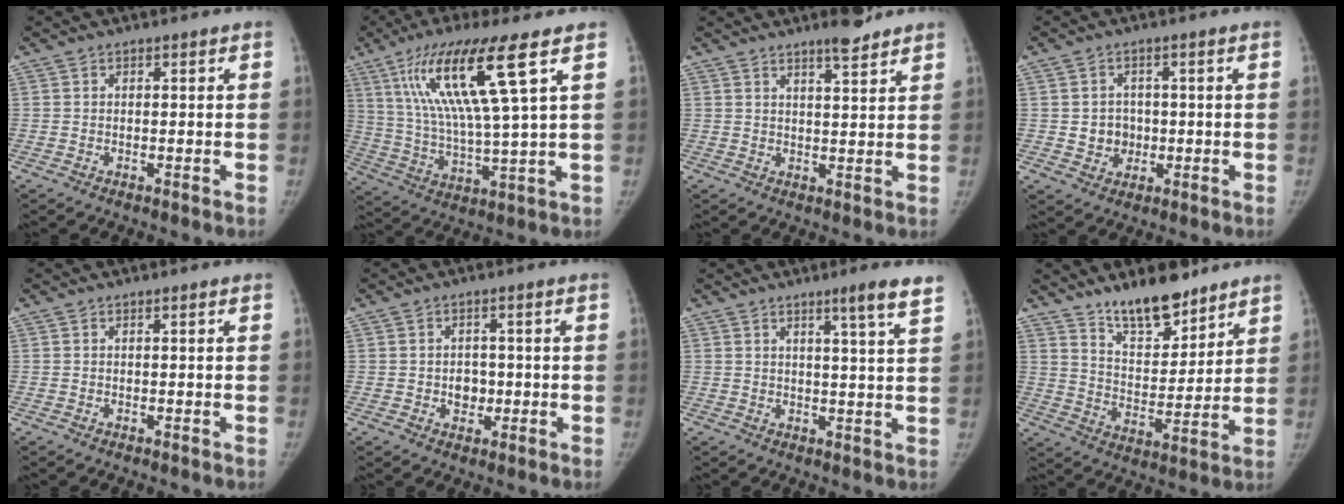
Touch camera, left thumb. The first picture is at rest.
{"total": 17.8, "force": [7.9, 1.3, 15.9], "torque": [-0.315, -0.025, 0.144]}
{"total": 5.0, "force": [4.0, 0.7, 2.9], "torque": [-0.036, -0.029, 0.058]}
{"total": 4.3, "force": [-0.2, 4.0, 1.6], "torque": [-0.001, 0.005, 0.003]}
{"total": 0.0}
{"total": 3.4, "force": [-0.4, 2.8, 1.9], "torque": [-0.006, 0.005, -0.004]}
{"total": 5.9, "force": [3.9, -0.5, 4.4], "torque": [-0.062, -0.028, 0.055]}
{"total": 12.7, "force": [10.1, 4.8, 6.0], "torque": [-0.064, -0.076, 0.176]}